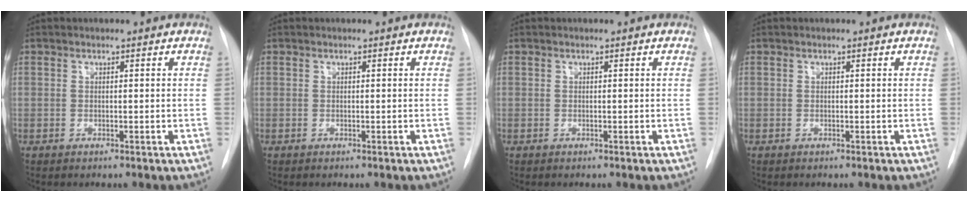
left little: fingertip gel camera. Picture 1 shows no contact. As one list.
[{"total": 0.0}, {"total": 0.0}, {"total": 0.0}]